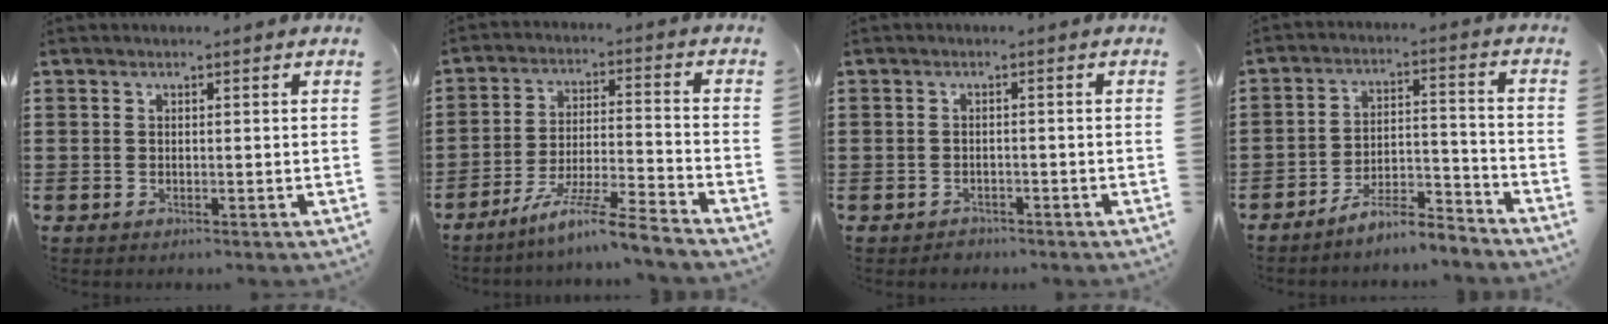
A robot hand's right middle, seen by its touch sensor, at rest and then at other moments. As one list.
[{"total": 8.9, "force": [-7.6, -0.5, 4.5], "torque": [-0.086, -0.006, -0.150]}, {"total": 1.4, "force": [-1.3, 0.6, -0.1], "torque": [-0.002, 0.000, -0.030]}, {"total": 7.0, "force": [-6.7, 0.4, 2.0], "torque": [-0.028, 0.007, -0.128]}]